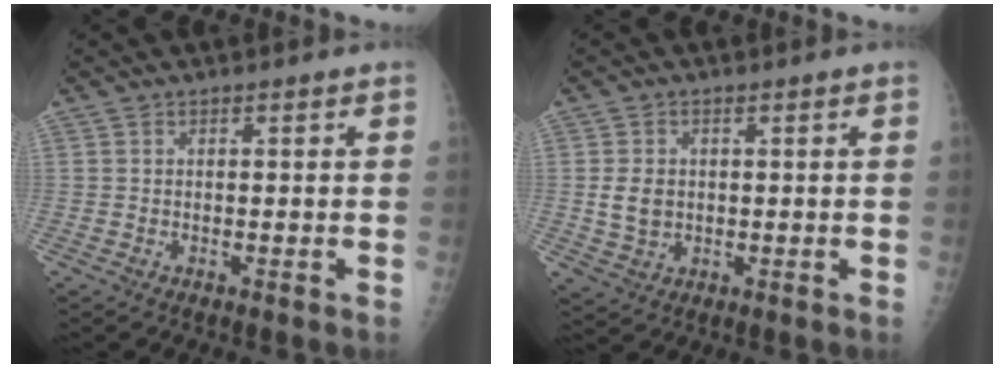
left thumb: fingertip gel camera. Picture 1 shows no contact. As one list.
[{"total": 5.1, "force": [0.2, 4.1, 3.0], "torque": [-0.043, -0.005, 0.014]}]